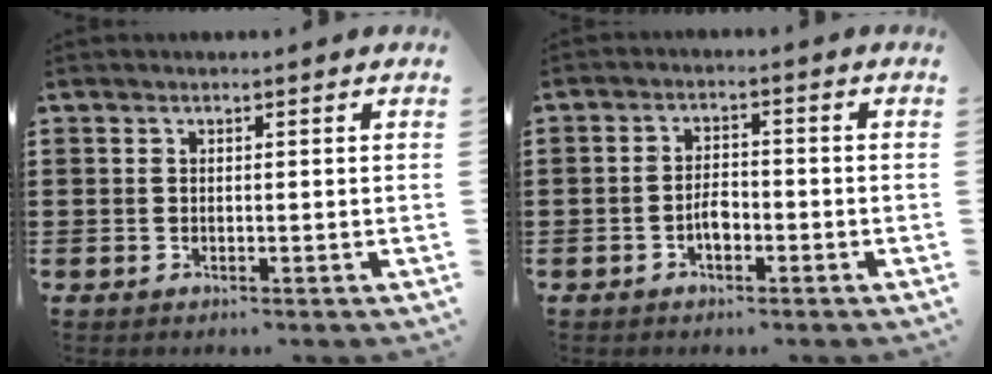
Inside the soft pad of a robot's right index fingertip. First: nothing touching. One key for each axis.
{"total": 3.0, "fx": -1.3, "fy": 1.6, "fz": 2.2, "tx": -0.044, "ty": 0.005, "tz": -0.024}